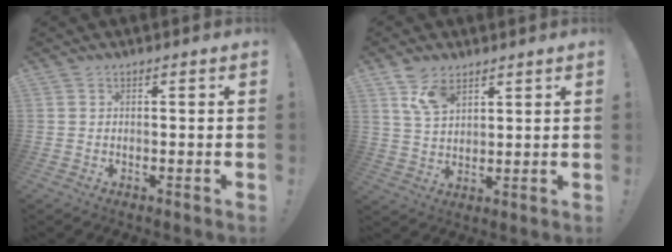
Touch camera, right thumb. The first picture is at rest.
{"total": 8.1, "force": [5.2, 4.2, 4.4], "torque": [-0.092, -0.014, 0.102]}